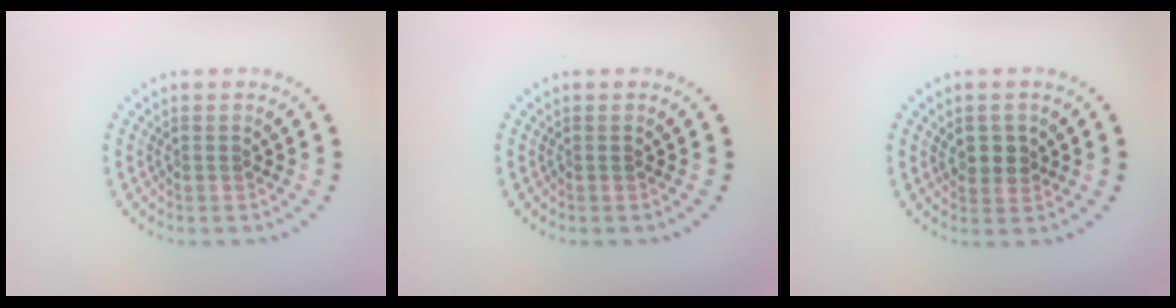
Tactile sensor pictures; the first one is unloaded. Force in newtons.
{"total": 0.0}
{"total": 1.9, "press": 1.8, "slide": 0.5}